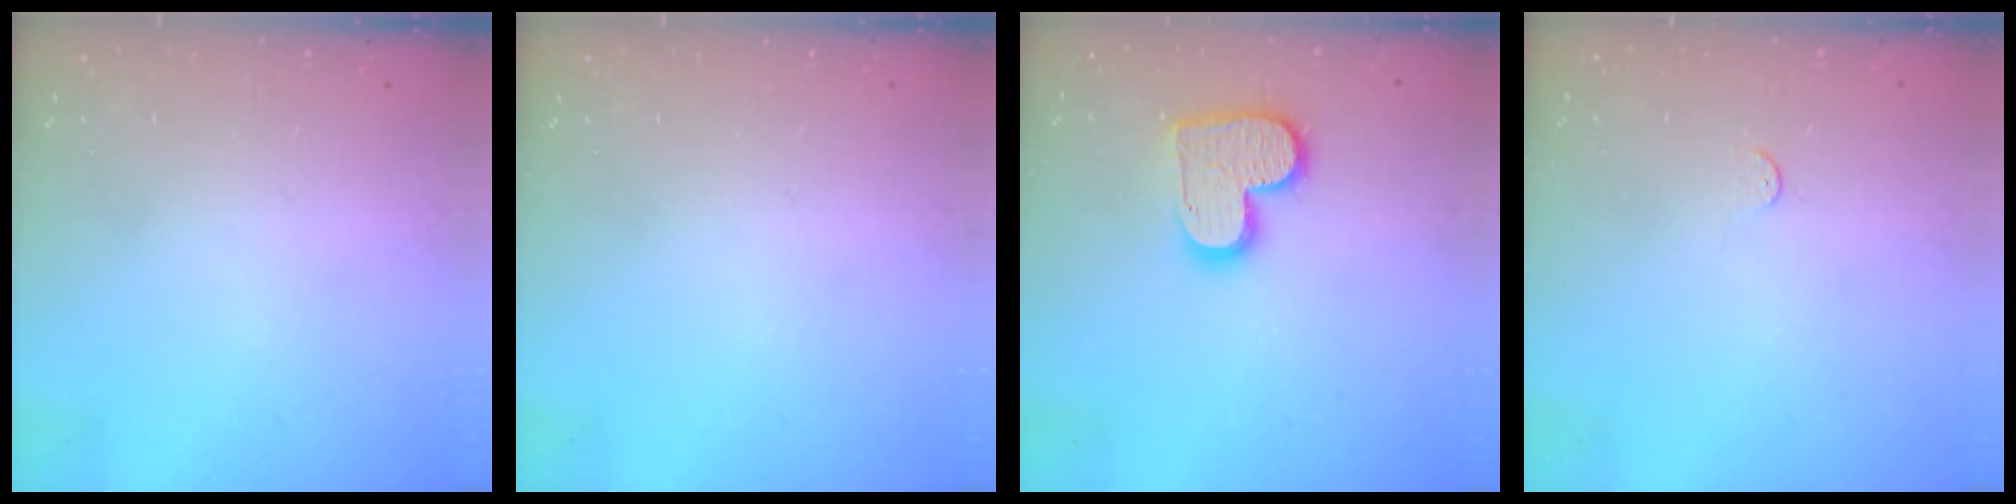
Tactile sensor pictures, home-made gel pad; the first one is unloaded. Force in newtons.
{"total": 0.0}
{"total": 12.4, "press": 12.4, "slide": 0.8}
{"total": 2.9, "press": 2.9, "slide": 0.4}